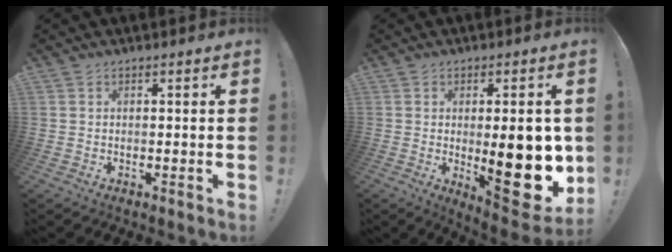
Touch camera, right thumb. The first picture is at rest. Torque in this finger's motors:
{"motor_torque": [1.52, 2.41, 2.02, -0.58, 0.50]}